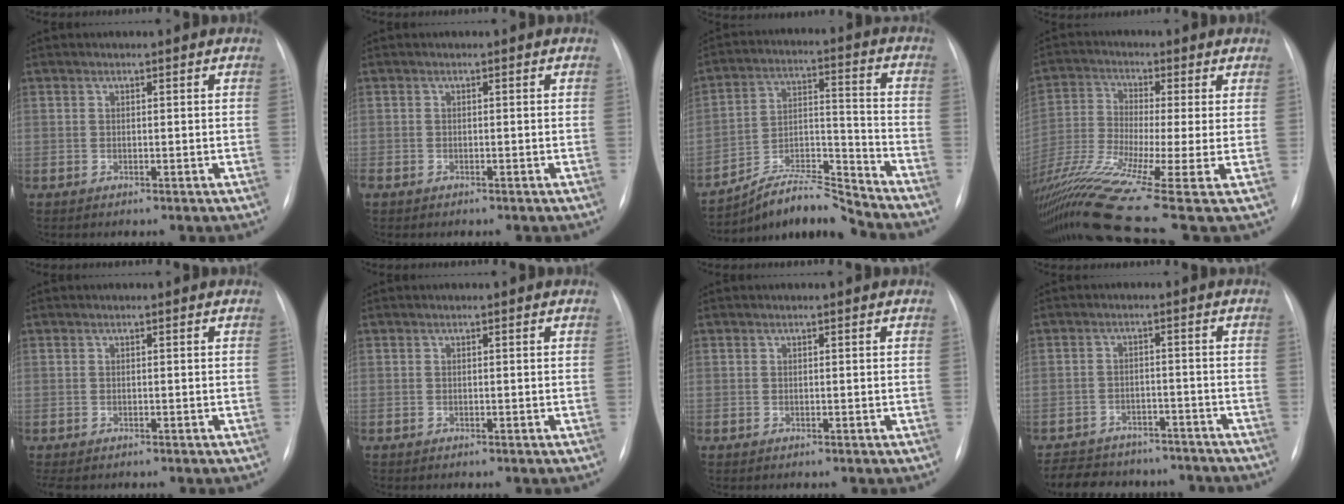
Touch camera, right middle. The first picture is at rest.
{"total": 0.8, "force": [-0.5, 0.5, 0.3], "torque": [-0.010, 0.000, -0.008]}
{"total": 10.9, "force": [-10.6, -0.7, 2.3], "torque": [-0.038, 0.037, -0.190]}
{"total": 15.7, "force": [-8.7, -0.7, 13.0], "torque": [-0.279, -0.040, -0.163]}
{"total": 2.1, "force": [-1.7, 1.0, 0.9], "torque": [-0.008, -0.003, -0.017]}
{"total": 0.0}
{"total": 0.0}
{"total": 15.2, "force": [-13.2, 6.2, 4.1], "torque": [-0.088, 0.013, -0.169]}